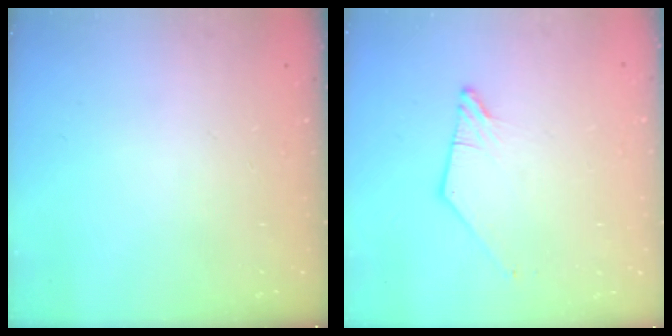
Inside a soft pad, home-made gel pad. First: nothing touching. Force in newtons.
{"total": 1.3, "press": 1.2, "slide": 0.3}